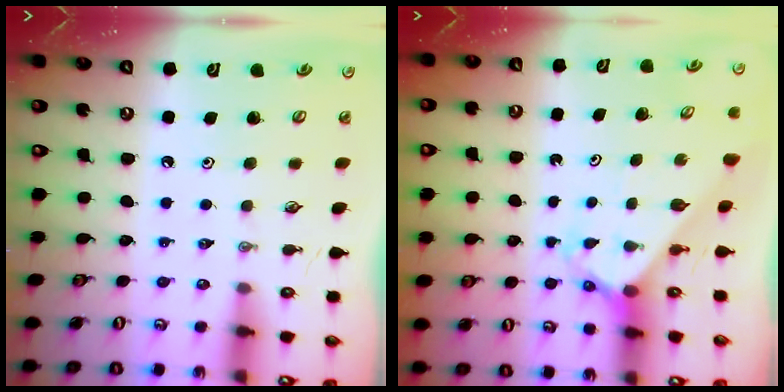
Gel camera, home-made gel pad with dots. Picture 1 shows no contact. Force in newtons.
{"total": 2.7, "press": 2.7, "slide": 0.1}